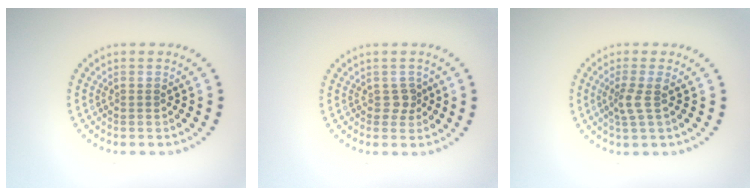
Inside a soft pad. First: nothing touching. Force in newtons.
{"total": 1.3, "press": 1.0, "slide": 0.8}
{"total": 2.0, "press": 1.4, "slide": 1.4}